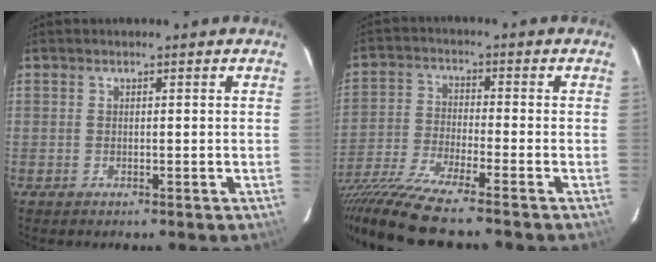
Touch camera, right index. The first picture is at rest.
{"total": 15.4, "force": [-13.1, -0.5, 8.1], "torque": [-0.181, -0.043, -0.252]}